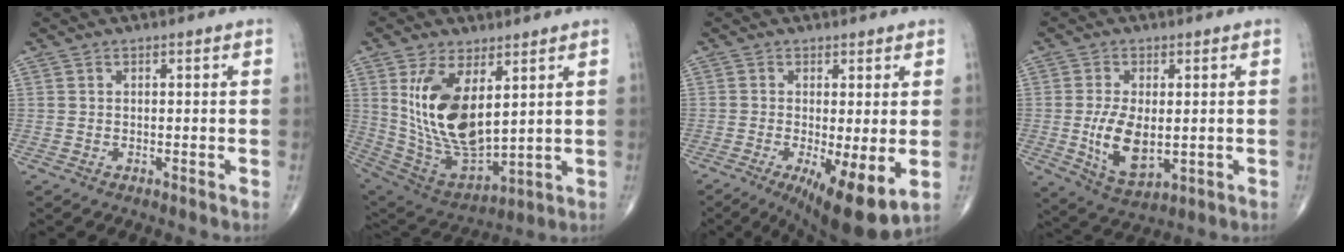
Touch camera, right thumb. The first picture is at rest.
{"total": 17.6, "force": [4.9, 8.6, 14.5], "torque": [-0.263, -0.027, 0.117]}
{"total": 11.4, "force": [-2.7, 3.3, 10.5], "torque": [-0.166, -0.026, -0.035]}
{"total": 9.6, "force": [-0.6, 5.1, 8.2], "torque": [-0.148, -0.017, 0.000]}